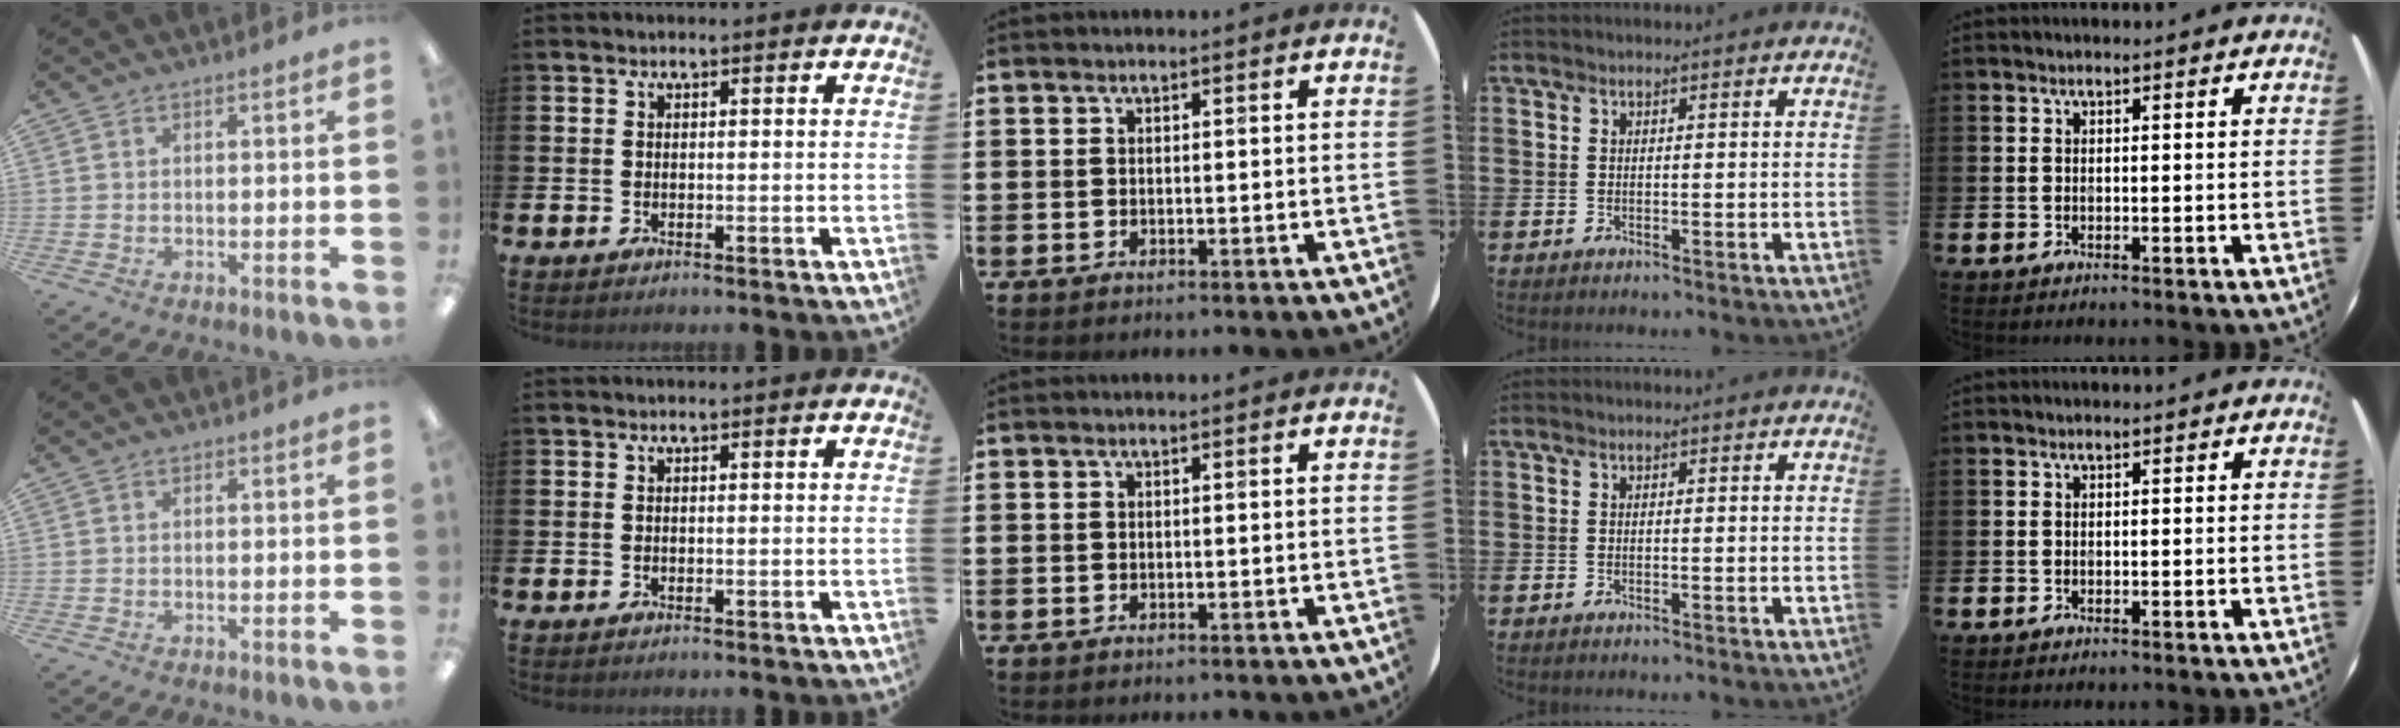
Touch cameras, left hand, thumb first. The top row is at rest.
{}